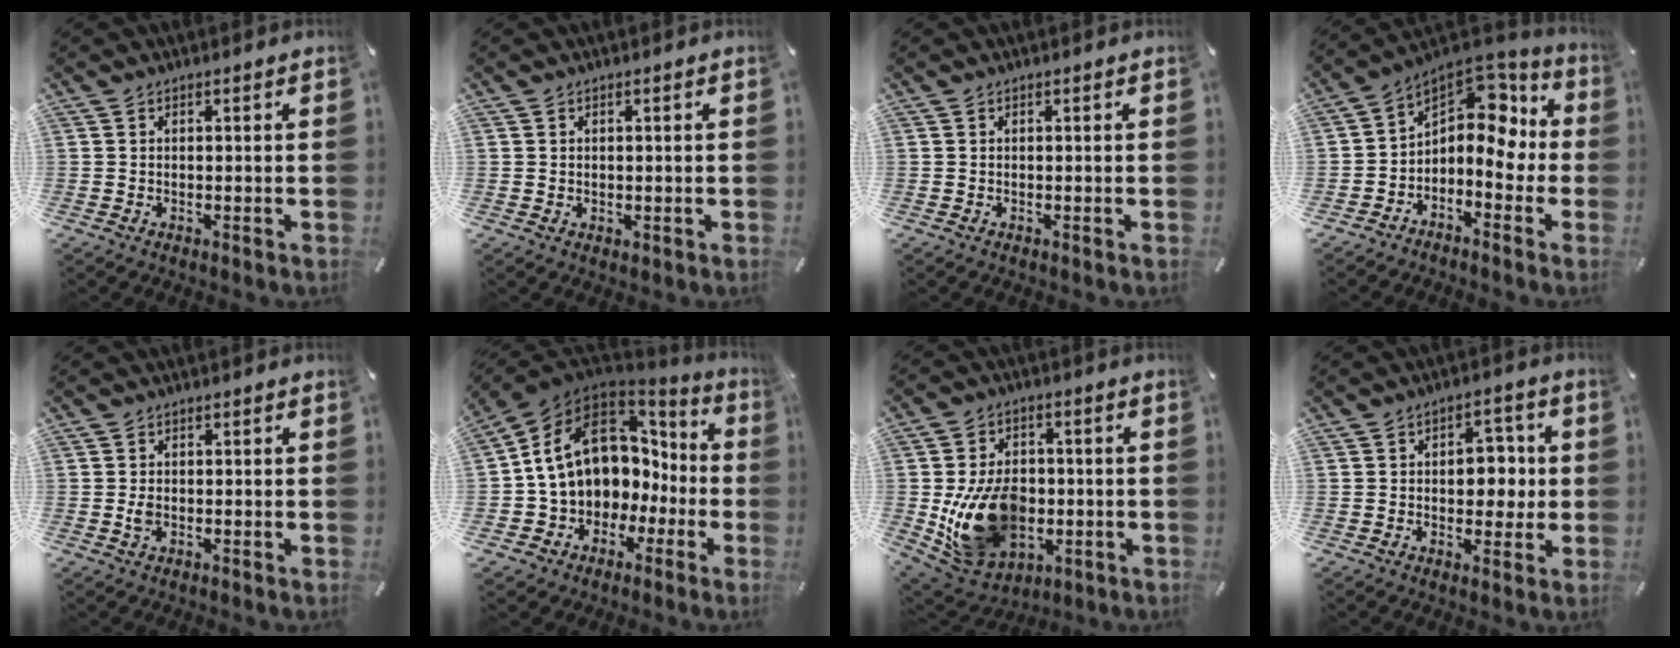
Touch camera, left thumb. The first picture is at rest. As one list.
[{"total": 0.9, "force": [0.2, 0.9, 0.2], "torque": [-0.003, 0.005, 0.002]}, {"total": 0.0}, {"total": 9.8, "force": [1.8, 7.2, 6.4], "torque": [-0.066, -0.034, 0.030]}, {"total": 2.0, "force": [-0.3, 1.3, 1.5], "torque": [-0.037, -0.001, -0.008]}, {"total": 16.0, "force": [3.6, 12.6, 9.3], "torque": [-0.202, -0.019, 0.072]}, {"total": 17.0, "force": [-2.4, 12.9, 10.8], "torque": [-0.208, -0.001, -0.036]}, {"total": 8.1, "force": [0.1, 5.7, 5.8], "torque": [-0.065, -0.001, -0.006]}]